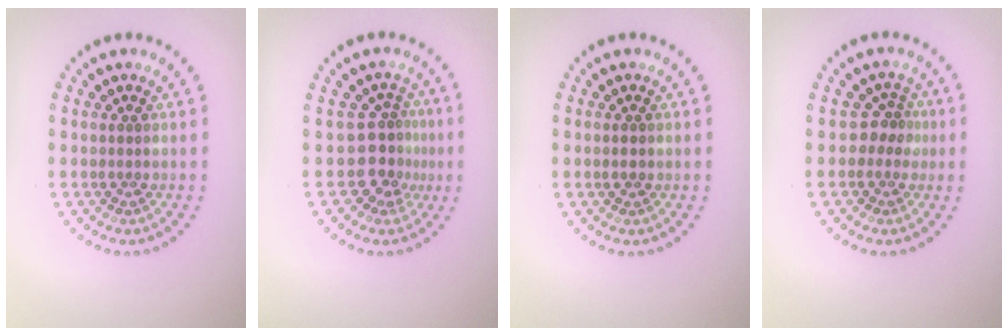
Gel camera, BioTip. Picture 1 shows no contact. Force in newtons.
{"total": 3.0, "press": 2.1, "slide": 2.1}
{"total": 1.1, "press": 1.1, "slide": 0.2}
{"total": 2.1, "press": 1.5, "slide": 1.4}